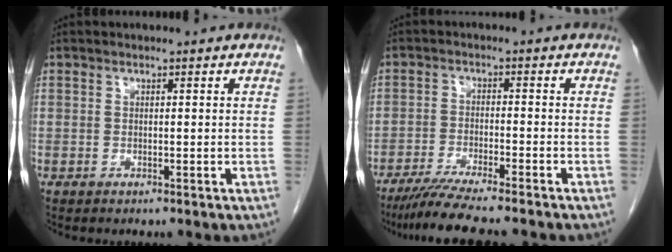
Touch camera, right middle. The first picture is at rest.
{"total": 9.1, "force": [-7.7, -0.3, 4.8], "torque": [-0.074, -0.027, -0.125]}